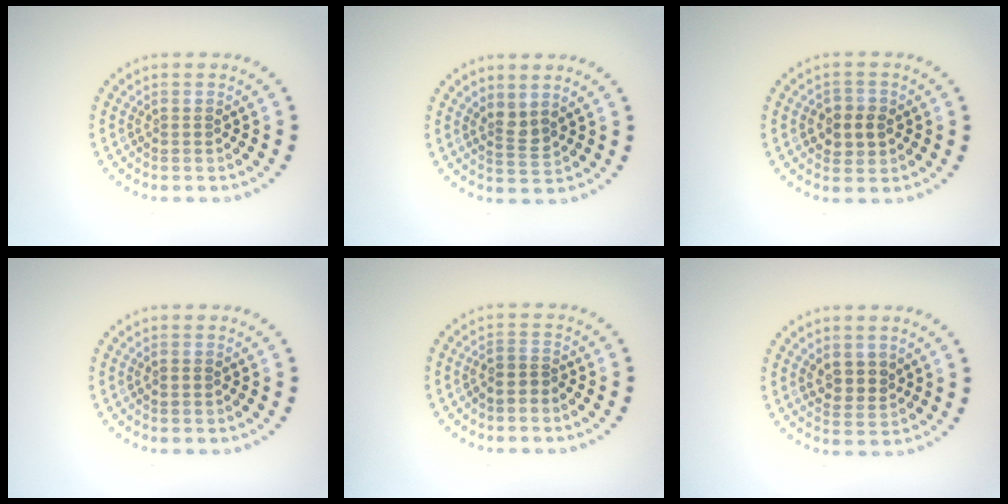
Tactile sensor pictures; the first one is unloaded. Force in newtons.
{"total": 1.7, "press": 1.4, "slide": 1.1}
{"total": 2.6, "press": 2.5, "slide": 0.3}
{"total": 0.5, "press": 0.5, "slide": 0.1}
{"total": 1.1, "press": 0.9, "slide": 0.7}
{"total": 2.2, "press": 2.0, "slide": 1.0}